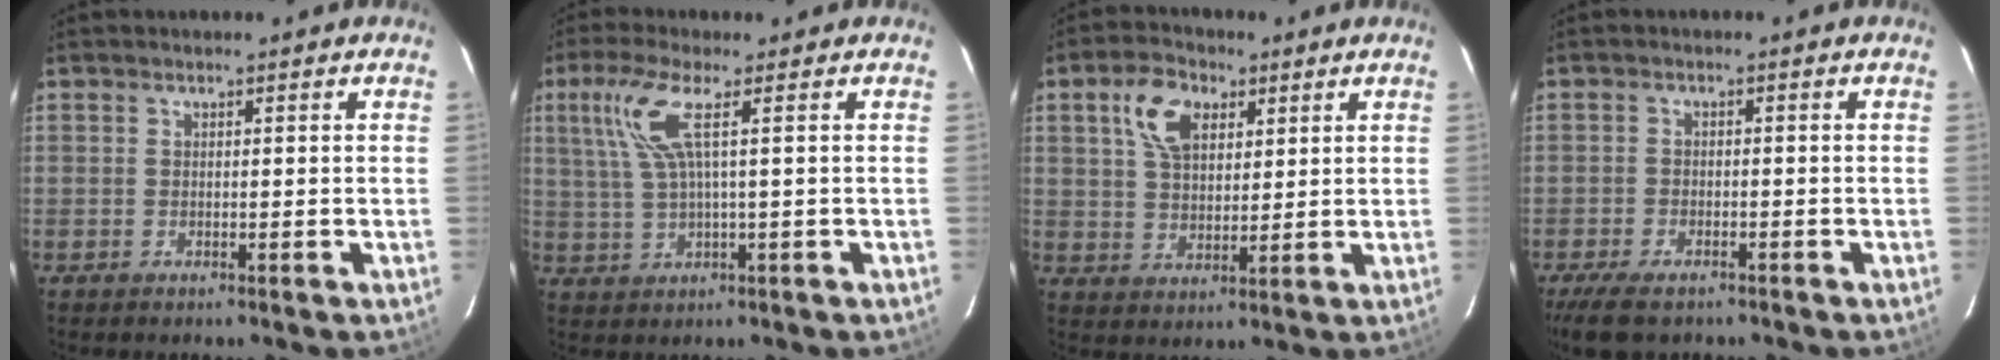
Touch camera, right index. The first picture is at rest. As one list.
[{"total": 6.7, "force": [2.2, 0.3, 6.4], "torque": [-0.138, 0.006, 0.053]}, {"total": 8.6, "force": [3.8, 5.2, 5.7], "torque": [-0.110, 0.025, 0.070]}, {"total": 6.7, "force": [-4.9, 2.8, 3.5], "torque": [-0.091, -0.016, -0.090]}]